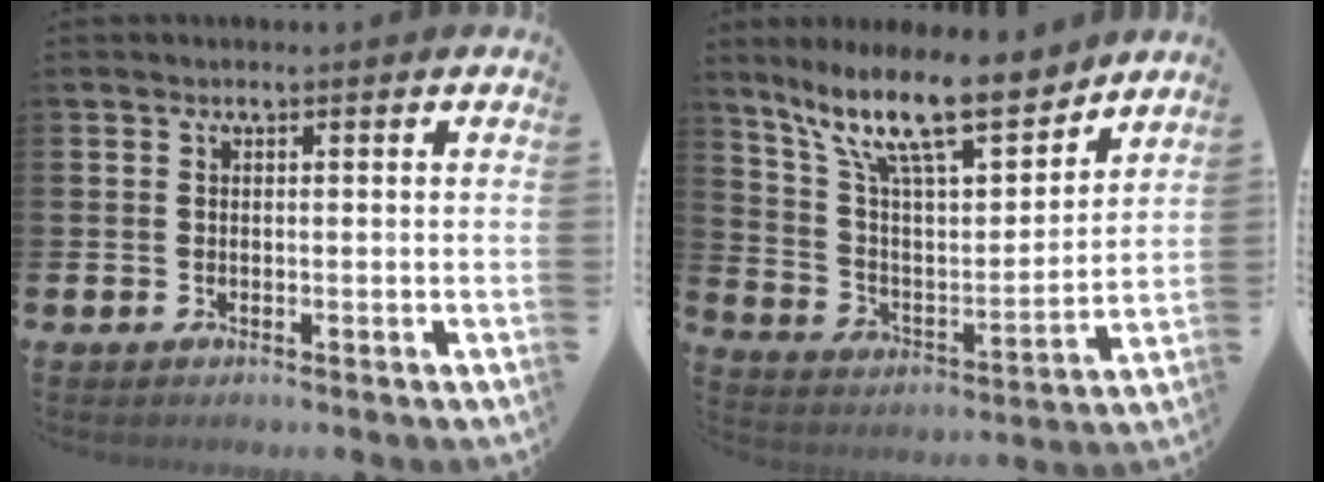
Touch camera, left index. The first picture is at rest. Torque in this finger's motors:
{"motor_torque": [0.97, -1.17, 1.05, 0.21]}